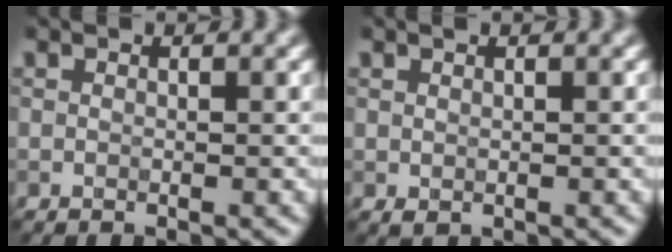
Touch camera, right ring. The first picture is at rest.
{"total": 0.7, "force": [0.2, 0.5, 0.5], "torque": [-0.011, 0.001, 0.004]}